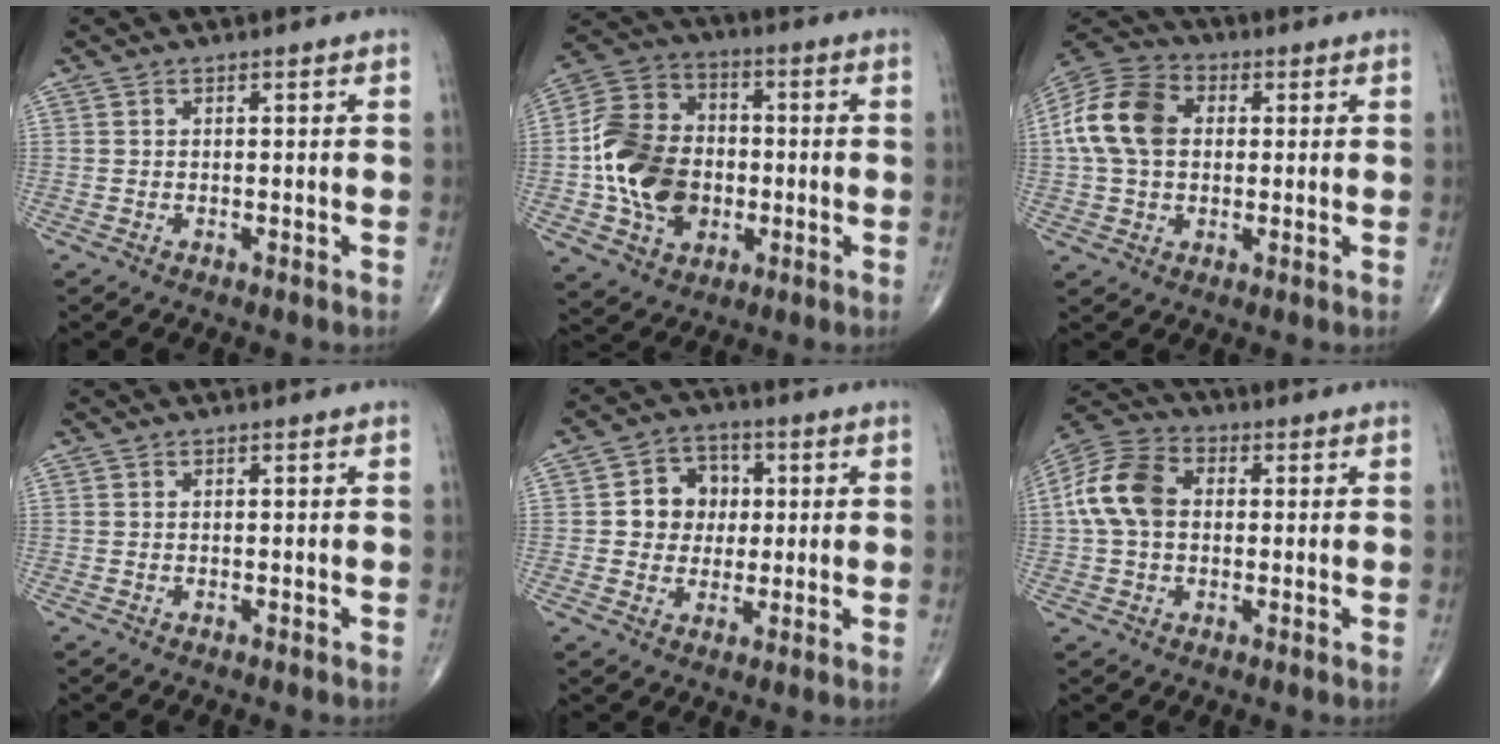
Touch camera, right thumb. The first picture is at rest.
{"total": 16.7, "force": [-1.9, 12.7, 10.7], "torque": [-0.169, 0.024, -0.036]}
{"total": 13.8, "force": [1.6, 10.0, 9.4], "torque": [-0.174, 0.025, 0.021]}
{"total": 0.0}
{"total": 8.2, "force": [0.8, 7.3, 3.7], "torque": [-0.012, 0.007, 0.006]}
{"total": 11.6, "force": [0.9, 8.3, 8.0], "torque": [-0.155, 0.028, 0.006]}